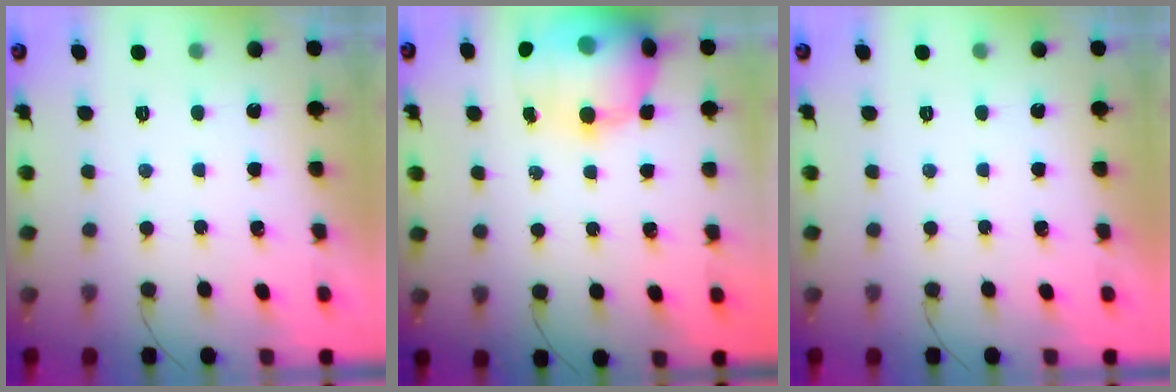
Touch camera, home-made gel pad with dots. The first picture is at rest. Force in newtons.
{"total": 20.0, "press": 17.8, "slide": 9.1}
{"total": 0.0}